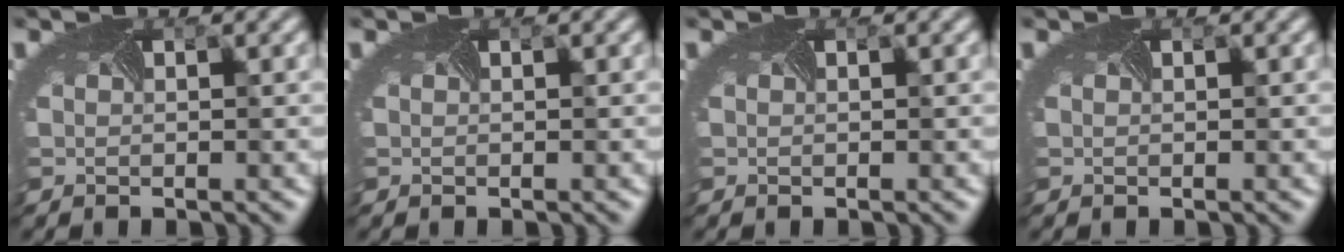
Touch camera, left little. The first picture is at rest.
{"total": 0.0}
{"total": 0.0}
{"total": 0.0}